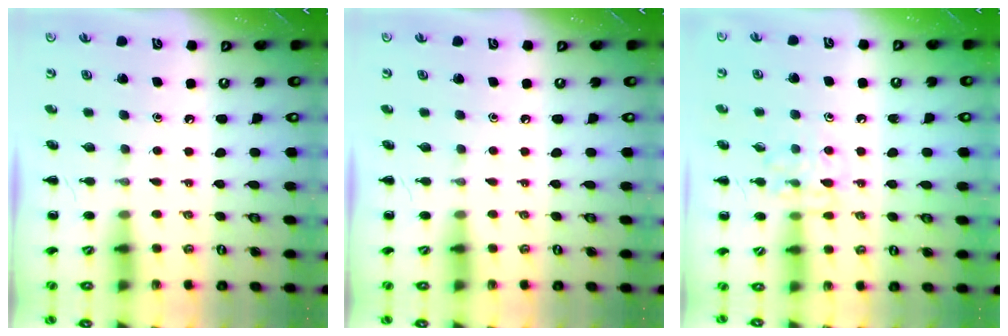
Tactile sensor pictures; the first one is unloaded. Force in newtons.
{"total": 0.0}
{"total": 9.1, "press": 9.1, "slide": 0.7}